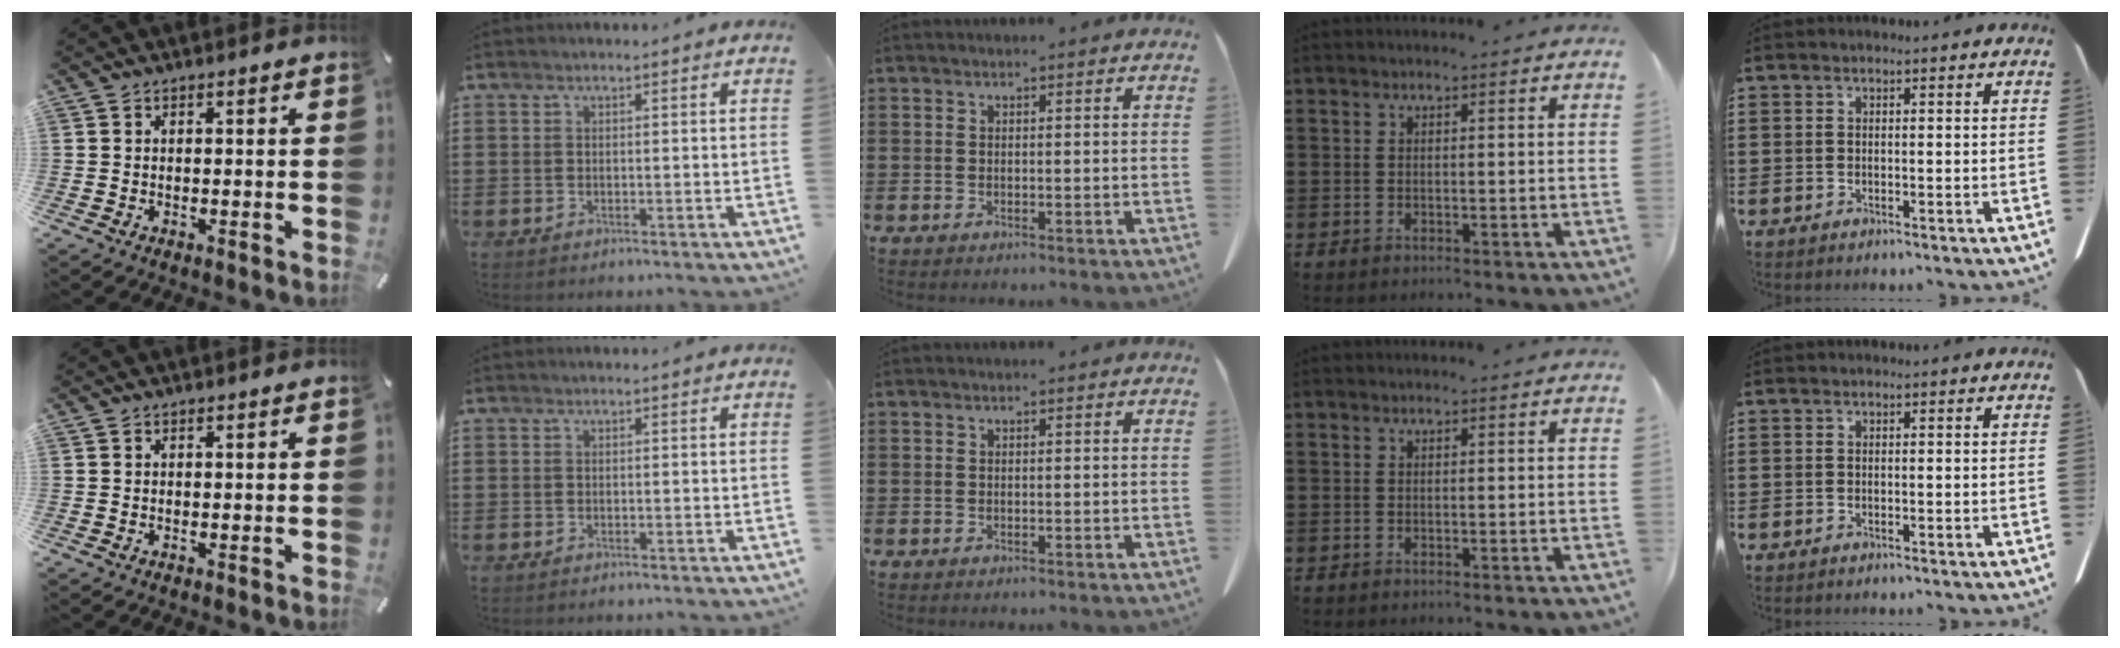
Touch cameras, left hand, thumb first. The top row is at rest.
{}